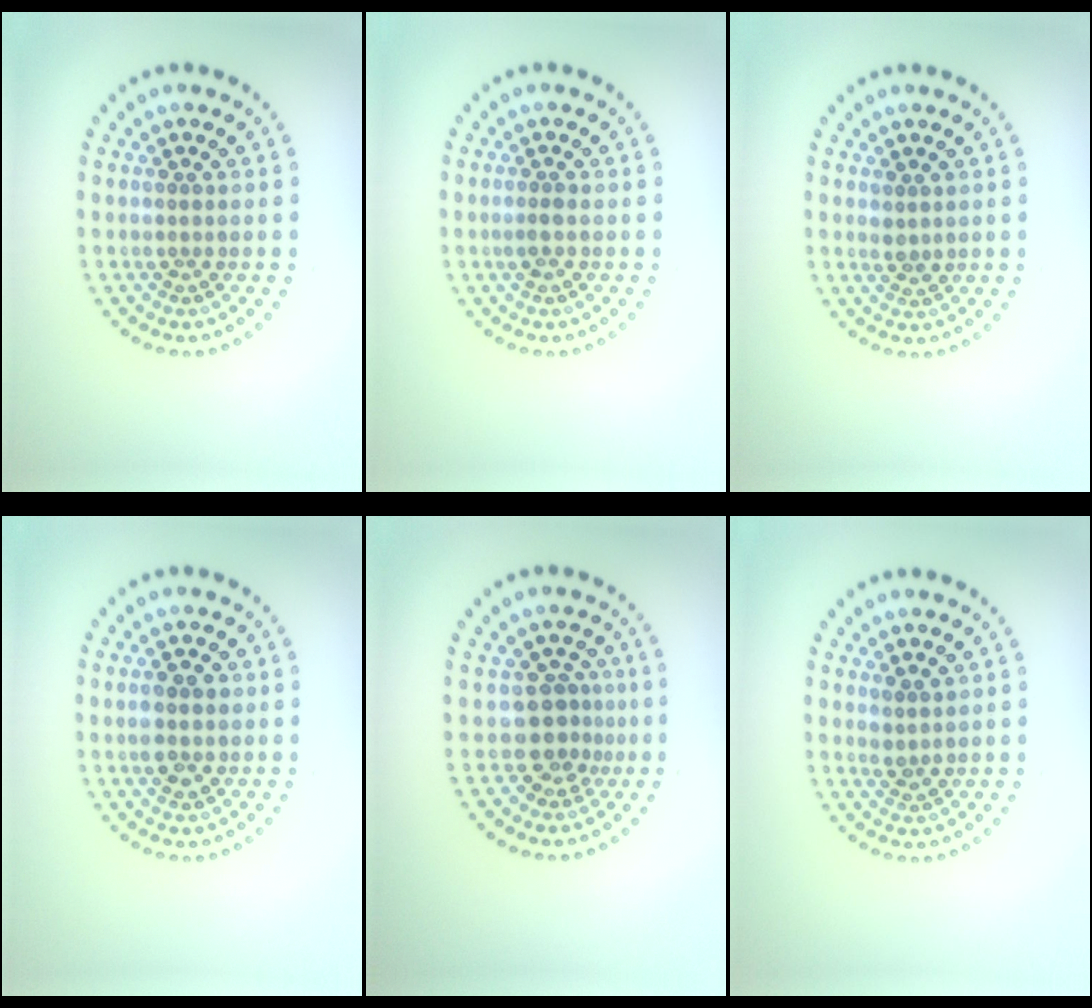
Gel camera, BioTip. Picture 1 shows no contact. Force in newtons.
{"total": 1.0, "press": 0.9, "slide": 0.4}
{"total": 1.3, "press": 1.1, "slide": 0.6}
{"total": 2.8, "press": 2.8, "slide": 0.1}
{"total": 2.8, "press": 2.1, "slide": 1.8}
{"total": 1.5, "press": 1.2, "slide": 0.9}